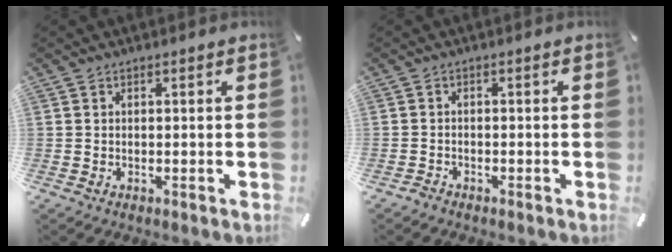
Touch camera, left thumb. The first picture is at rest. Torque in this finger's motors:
{"motor_torque": [-0.41, -0.03, -0.11, 0.03, 0.00]}